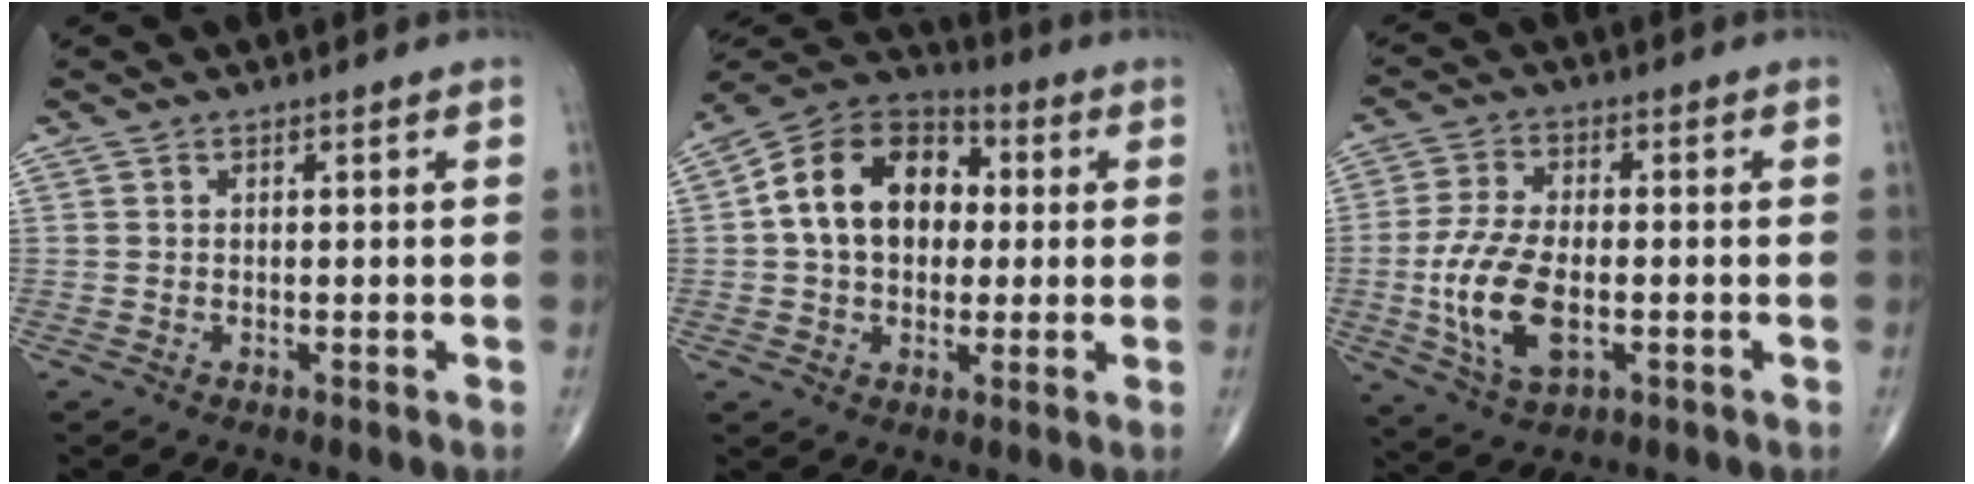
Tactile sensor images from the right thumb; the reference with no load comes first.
{"total": 16.3, "force": [1.7, 11.7, 11.2], "torque": [-0.155, 0.028, 0.018]}
{"total": 12.6, "force": [-2.4, 6.6, 10.5], "torque": [-0.214, 0.004, -0.040]}